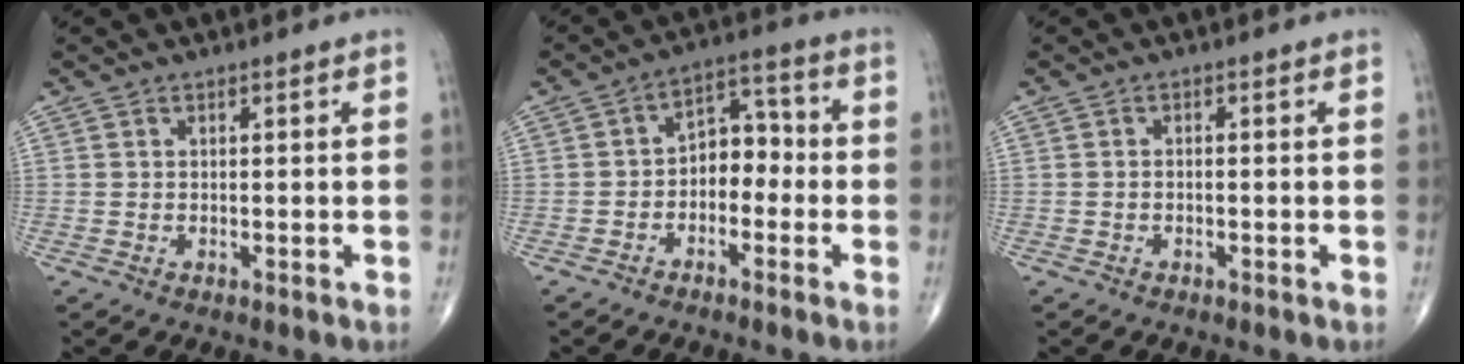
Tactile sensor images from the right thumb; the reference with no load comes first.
{"total": 7.0, "force": [-1.8, 4.8, 4.6], "torque": [-0.039, 0.041, -0.045]}
{"total": 0.6, "force": [-0.3, 0.2, 0.4], "torque": [-0.006, 0.005, -0.009]}